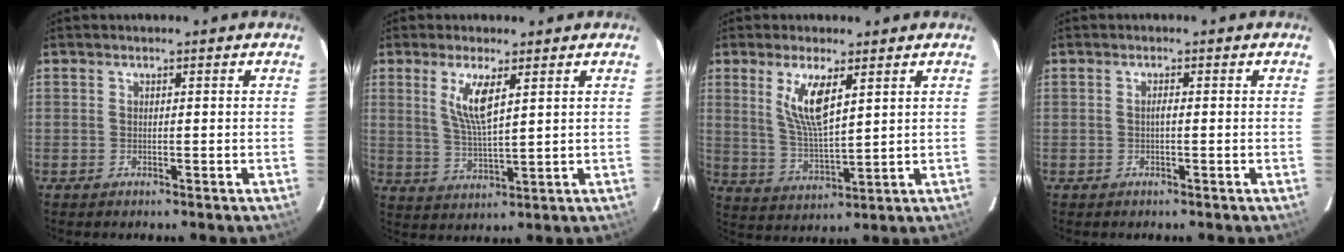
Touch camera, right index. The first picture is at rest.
{"total": 6.7, "force": [2.8, 1.3, 5.9], "torque": [-0.116, -0.009, 0.059]}
{"total": 8.6, "force": [3.8, 2.4, 7.4], "torque": [-0.141, -0.008, 0.081]}
{"total": 0.8, "force": [-0.2, 0.1, 0.8], "torque": [-0.013, 0.004, -0.005]}